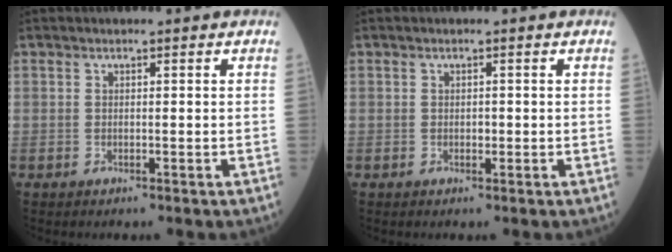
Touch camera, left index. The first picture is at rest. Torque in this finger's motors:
{"motor_torque": [0.25, 0.01, -0.01, 0.00]}